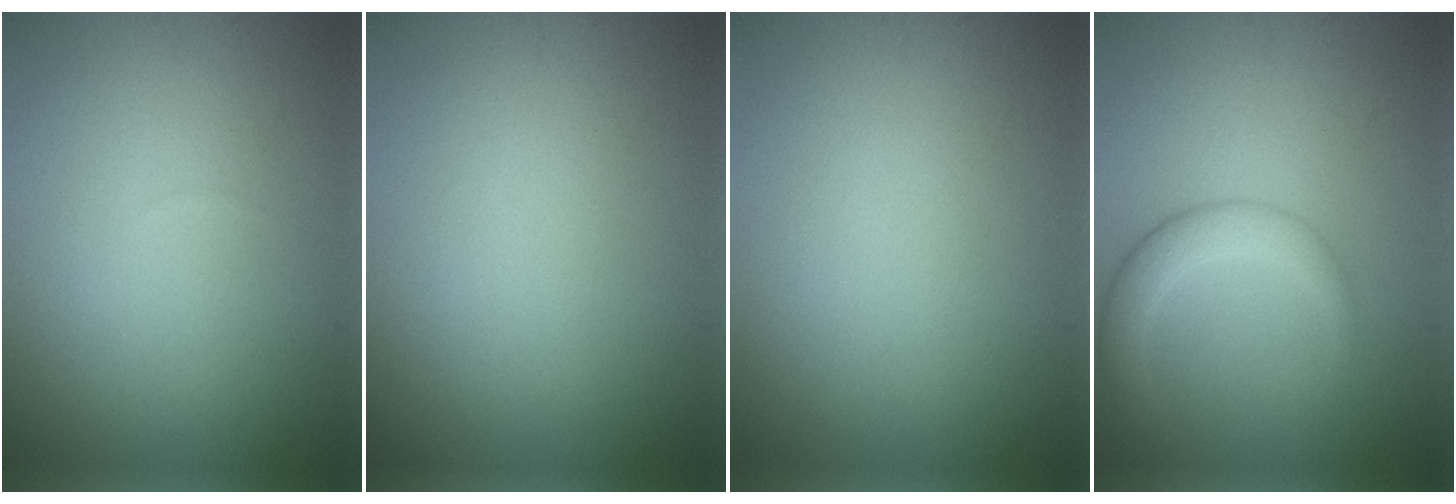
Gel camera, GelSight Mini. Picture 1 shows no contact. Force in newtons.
{"total": 0.0}
{"total": 0.0}
{"total": 2.9, "press": 2.9, "slide": 0.2}